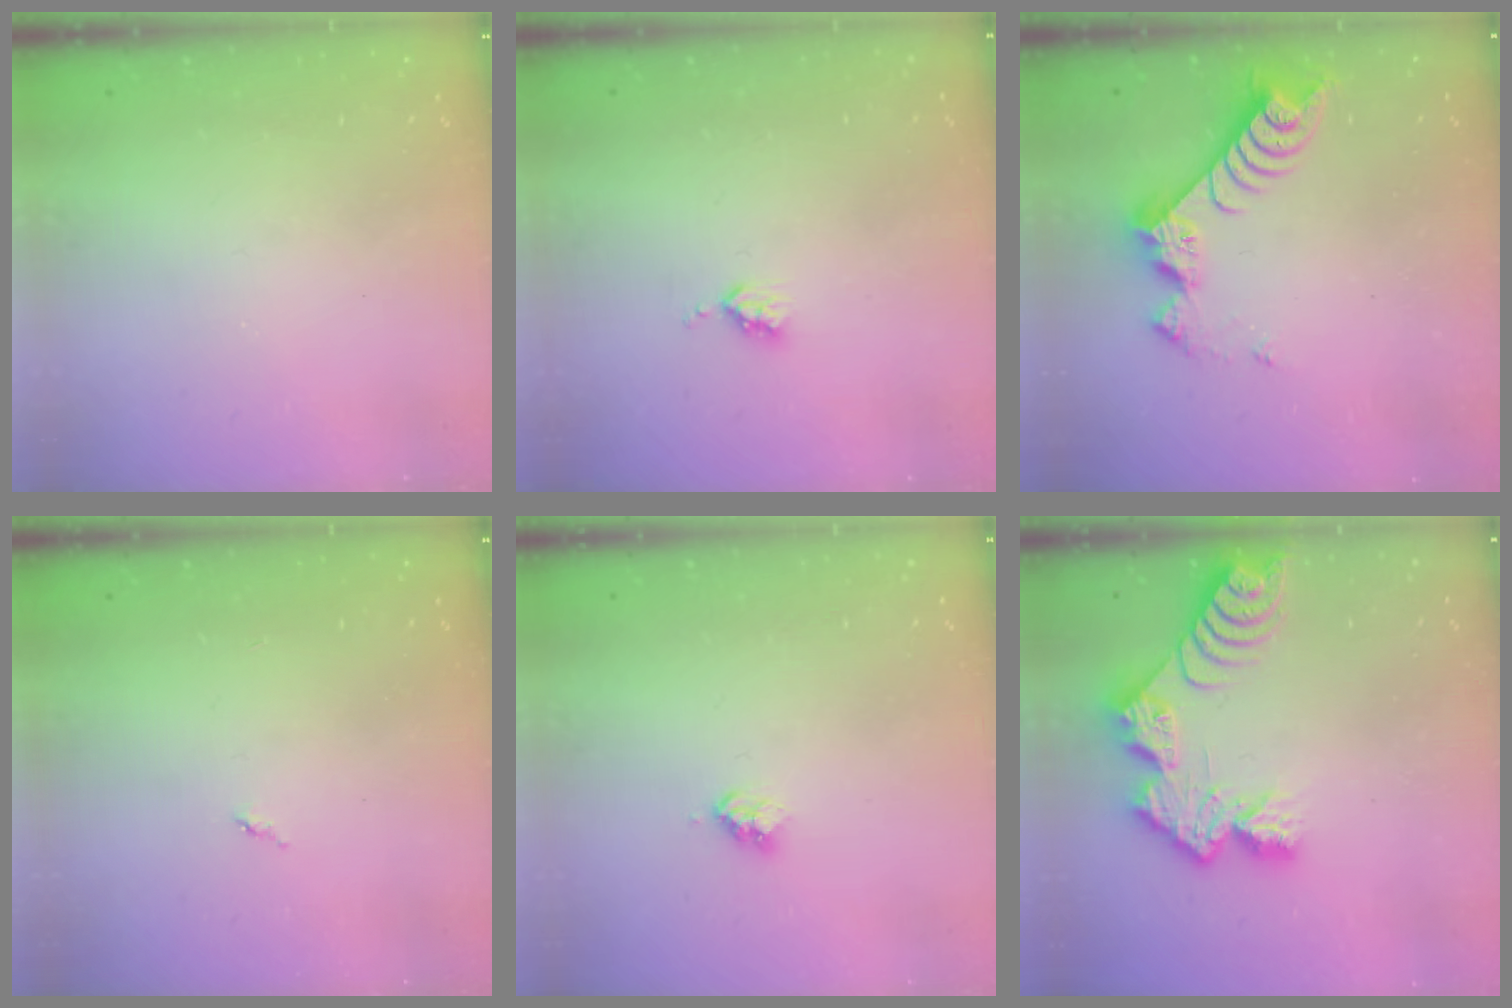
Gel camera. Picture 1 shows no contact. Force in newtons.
{"total": 3.1, "press": 3.1, "slide": 0.5}
{"total": 8.3, "press": 8.3, "slide": 0.4}
{"total": 3.0, "press": 3.0, "slide": 0.2}
{"total": 3.0, "press": 3.0, "slide": 0.4}
{"total": 11.4, "press": 11.3, "slide": 0.9}